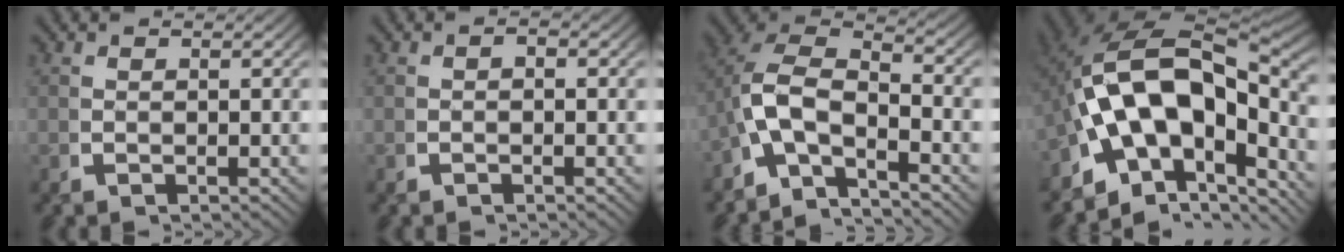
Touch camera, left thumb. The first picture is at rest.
{"total": 0.5, "force": [-0.3, 0.2, 0.3], "torque": [-0.006, 0.000, -0.008]}
{"total": 11.7, "force": [-1.0, 8.9, 7.6], "torque": [-0.179, -0.032, -0.027]}
{"total": 19.2, "force": [-2.2, 12.6, 14.3], "torque": [-0.270, -0.053, -0.016]}